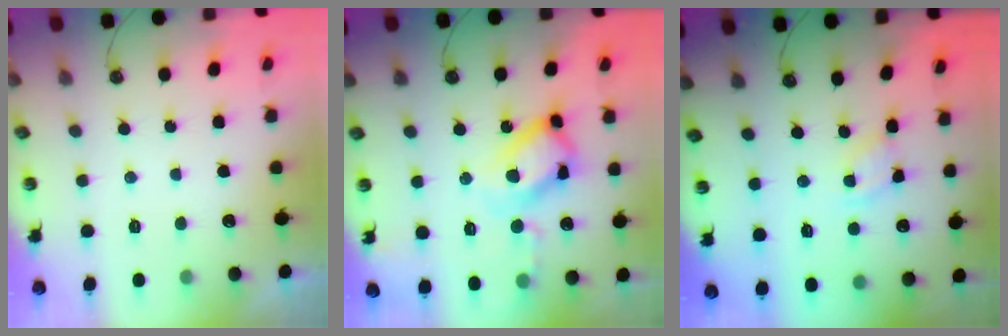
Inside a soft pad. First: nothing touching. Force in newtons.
{"total": 17.7, "press": 17.6, "slide": 1.5}
{"total": 4.2, "press": 4.2, "slide": 0.4}